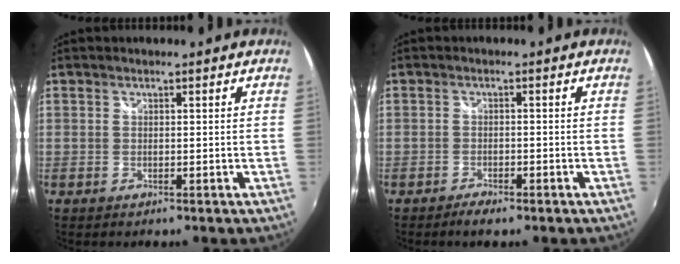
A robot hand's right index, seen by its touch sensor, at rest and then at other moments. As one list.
[{"total": 2.6, "force": [-2.1, 0.7, 1.2], "torque": [-0.034, -0.006, -0.040]}]